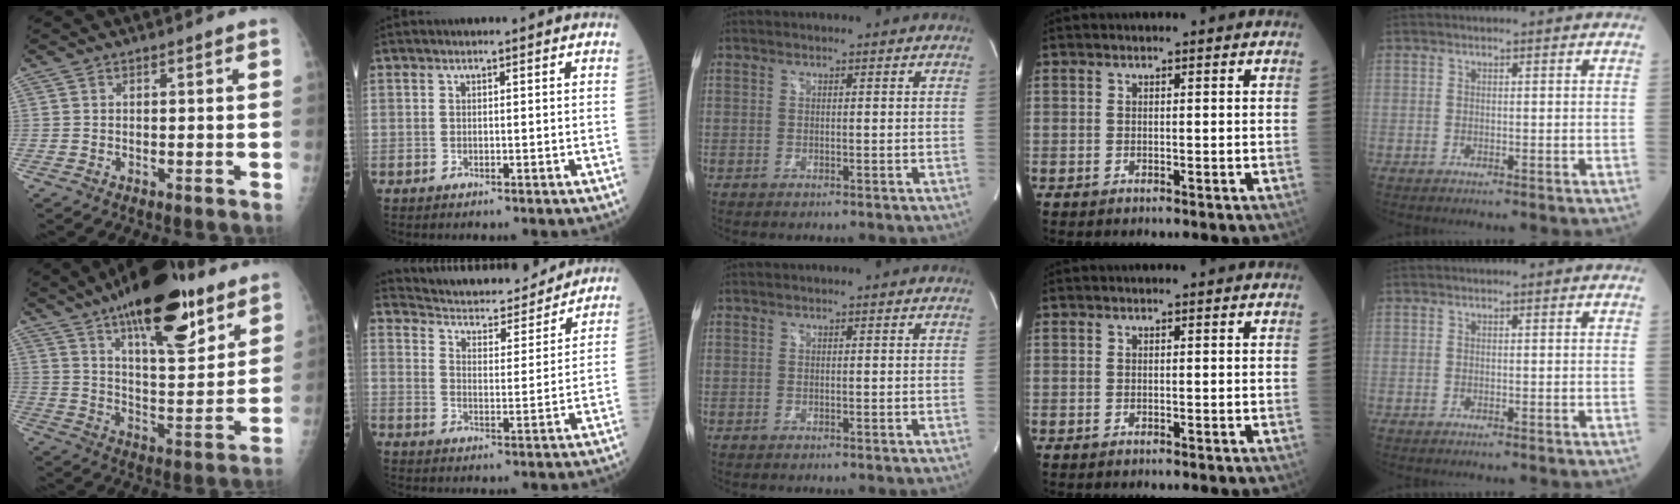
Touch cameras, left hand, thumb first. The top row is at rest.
{"thumb": {"total": 23.3, "force": [14.3, 8.5, 16.3], "torque": [-0.217, -0.057, 0.225]}, "index": {"total": 15.6, "force": [14.8, 2.9, 3.7], "torque": [-0.053, -0.006, 0.204]}}